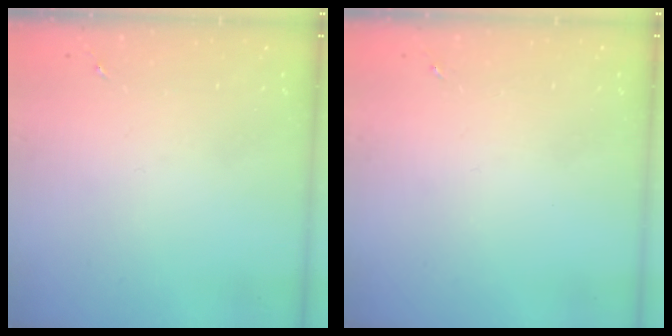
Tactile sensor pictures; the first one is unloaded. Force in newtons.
{"total": 0.0}